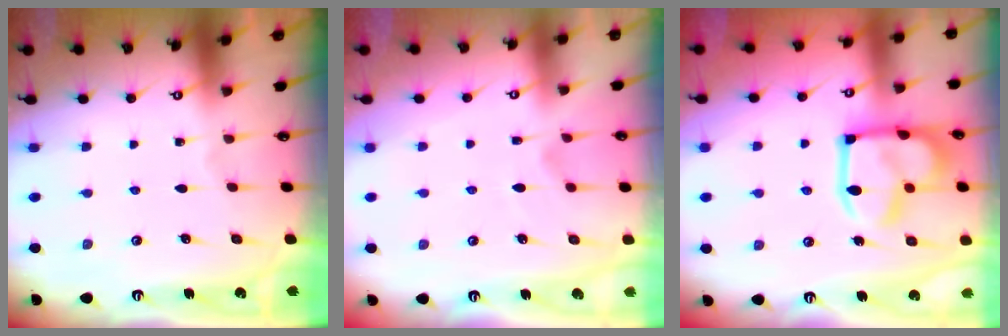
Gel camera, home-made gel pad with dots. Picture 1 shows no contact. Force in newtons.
{"total": 1.2, "press": 0.2, "slide": 1.2}
{"total": 18.2, "press": 18.2, "slide": 1.0}